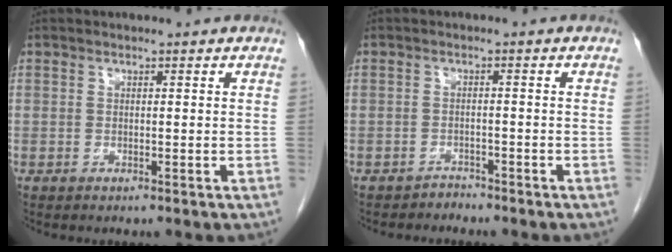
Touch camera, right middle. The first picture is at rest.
{"total": 1.4, "force": [-1.3, 0.3, -0.4], "torque": [0.008, -0.003, -0.023]}